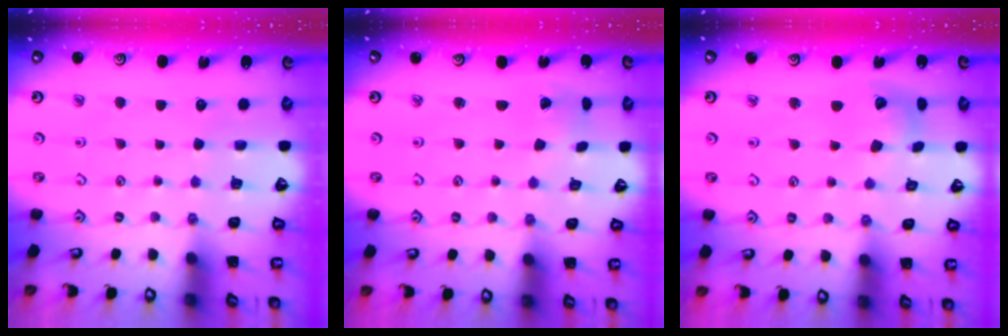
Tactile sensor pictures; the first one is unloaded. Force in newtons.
{"total": 0.8, "press": 0.8, "slide": 0.1}
{"total": 7.6, "press": 7.5, "slide": 1.3}